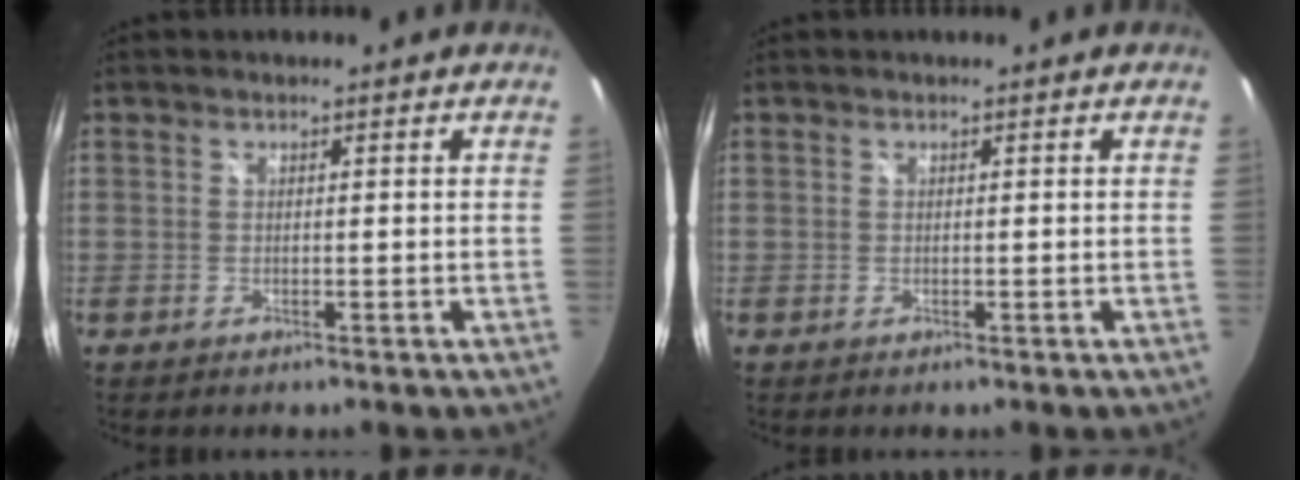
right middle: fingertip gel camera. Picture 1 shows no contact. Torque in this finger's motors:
{"motor_torque": [0.00, 0.00, 0.00, 0.00]}